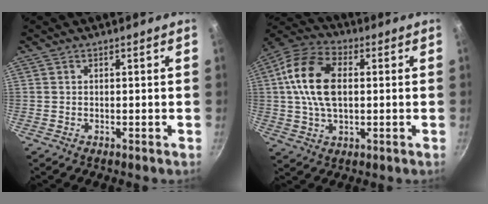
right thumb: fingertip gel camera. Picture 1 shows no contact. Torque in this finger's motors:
{"motor_torque": [-0.09, 1.47, 1.98, -0.56, 0.24]}